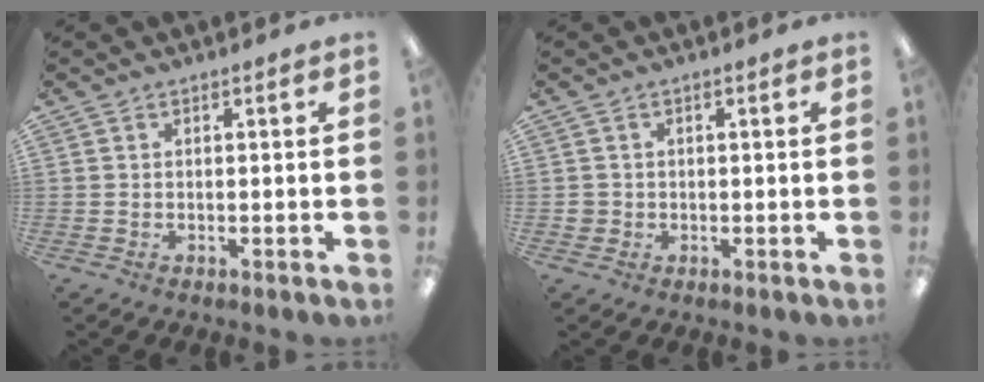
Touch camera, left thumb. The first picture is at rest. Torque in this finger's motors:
{"motor_torque": [-0.15, 0.02, -0.01, -0.07, 0.00]}